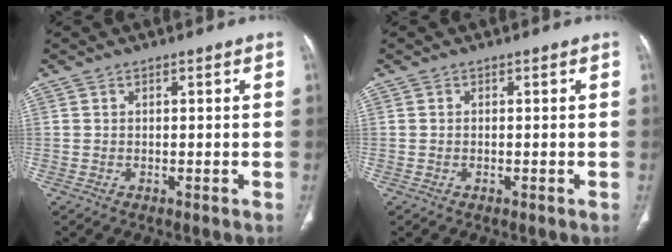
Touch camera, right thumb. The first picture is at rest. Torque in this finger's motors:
{"motor_torque": [-0.25, -0.08, 0.32, -0.14, -0.03]}